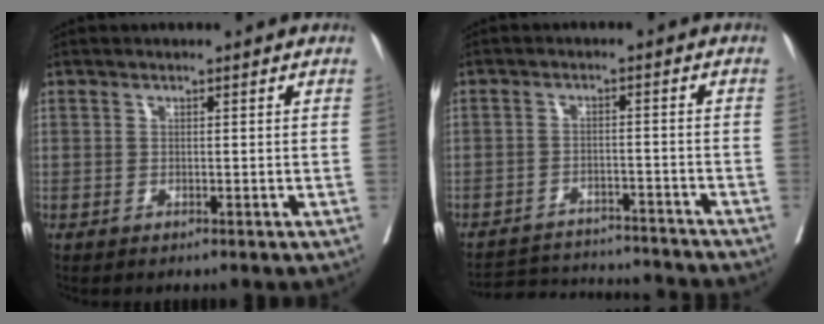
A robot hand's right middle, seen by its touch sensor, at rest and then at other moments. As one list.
[{"total": 13.1, "force": [-12.8, 1.1, 2.4], "torque": [-0.036, 0.010, -0.179]}]